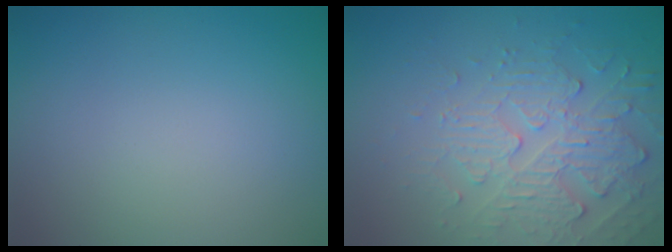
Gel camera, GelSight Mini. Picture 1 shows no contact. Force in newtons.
{"total": 4.0, "press": 3.5, "slide": 2.0}